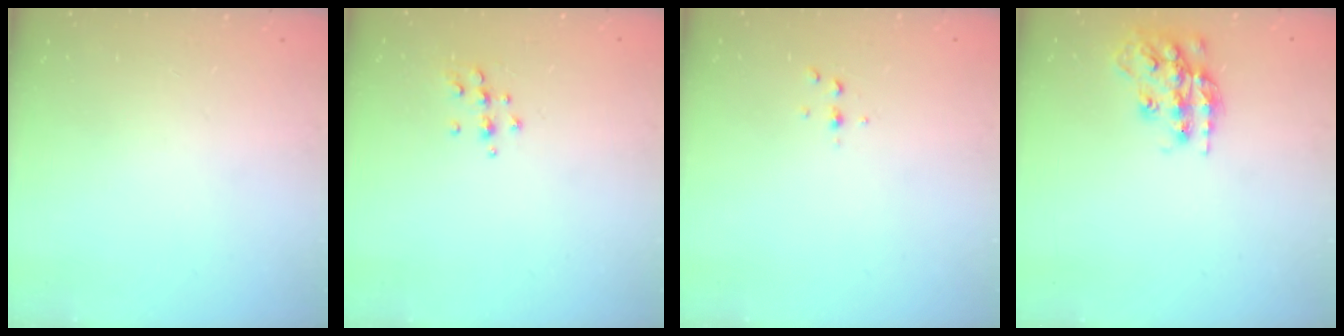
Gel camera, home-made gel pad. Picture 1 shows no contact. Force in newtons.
{"total": 6.3, "press": 6.2, "slide": 0.9}
{"total": 2.6, "press": 2.6, "slide": 0.3}
{"total": 14.9, "press": 14.8, "slide": 0.8}